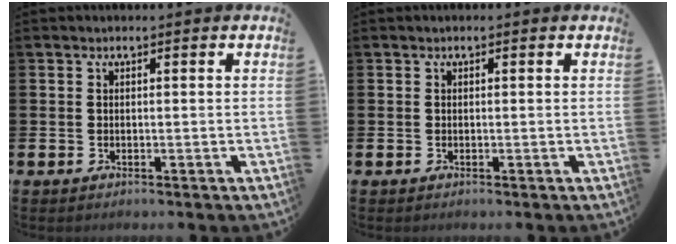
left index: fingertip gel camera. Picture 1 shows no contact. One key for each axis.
{"total": 0.0}